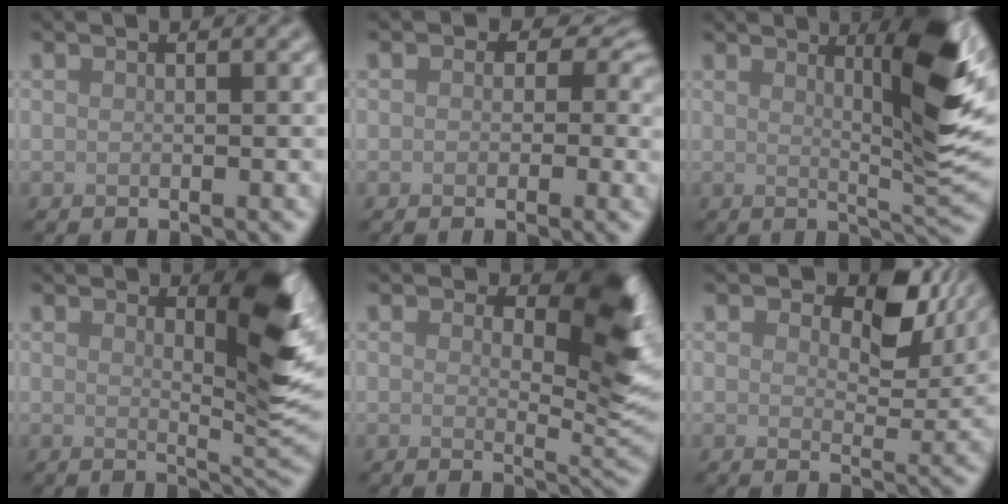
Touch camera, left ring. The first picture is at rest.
{"total": 4.1, "force": [0.7, 3.4, 2.3], "torque": [-0.006, 0.006, -0.001]}
{"total": 7.8, "force": [2.5, 1.1, 7.4], "torque": [-0.098, -0.006, 0.043]}
{"total": 5.2, "force": [2.1, 1.2, 4.7], "torque": [-0.065, -0.013, 0.034]}
{"total": 7.7, "force": [2.8, 3.6, 6.1], "torque": [-0.075, -0.006, 0.039]}
{"total": 7.0, "force": [3.3, 3.9, 4.8], "torque": [-0.065, -0.006, 0.042]}